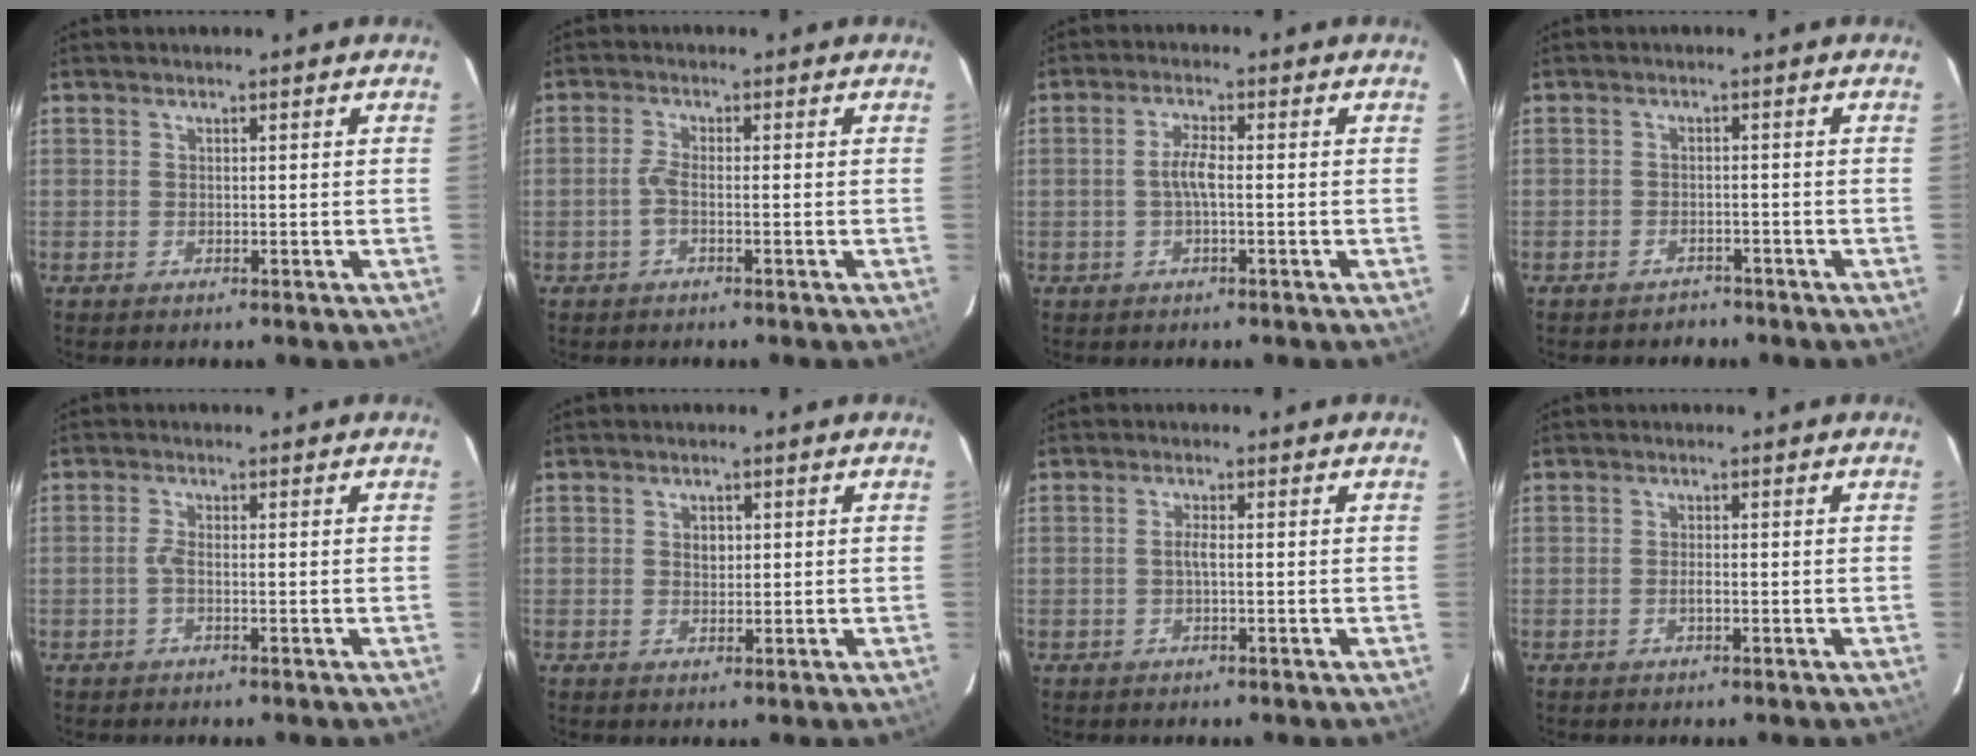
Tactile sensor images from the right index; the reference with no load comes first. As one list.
[{"total": 2.1, "force": [-0.9, 0.4, 1.9], "torque": [-0.045, 0.003, -0.020]}, {"total": 3.1, "force": [-0.5, 0.5, 3.0], "torque": [-0.061, 0.005, -0.009]}, {"total": 3.3, "force": [-2.8, 1.8, 0.2], "torque": [-0.009, 0.006, -0.040]}, {"total": 1.1, "force": [-0.3, 0.2, 1.0], "torque": [-0.021, 0.002, -0.008]}, {"total": 1.7, "force": [0.4, 1.4, 0.9], "torque": [-0.012, 0.005, 0.007]}, {"total": 1.4, "force": [-0.3, 0.0, 1.4], "torque": [-0.026, 0.003, -0.007]}, {"total": 1.0, "force": [-0.4, 0.3, 0.8], "torque": [-0.016, 0.000, -0.007]}]